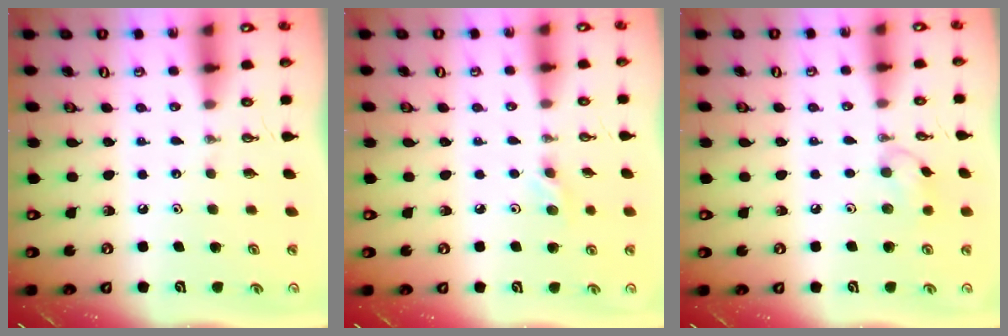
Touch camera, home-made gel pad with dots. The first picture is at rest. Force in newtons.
{"total": 5.2, "press": 5.1, "slide": 0.7}
{"total": 7.4, "press": 7.2, "slide": 1.7}